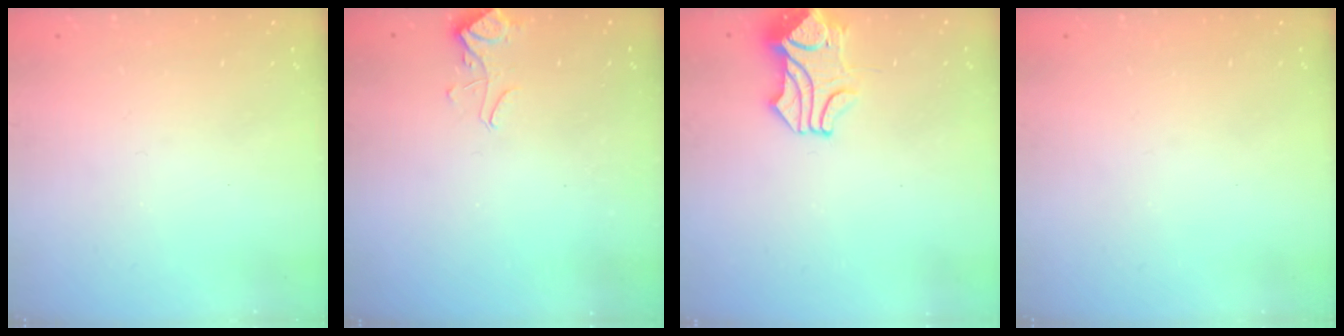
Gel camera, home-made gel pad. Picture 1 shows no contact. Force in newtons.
{"total": 2.5, "press": 2.5, "slide": 0.4}
{"total": 1.0, "press": 0.7, "slide": 0.7}
{"total": 0.0}